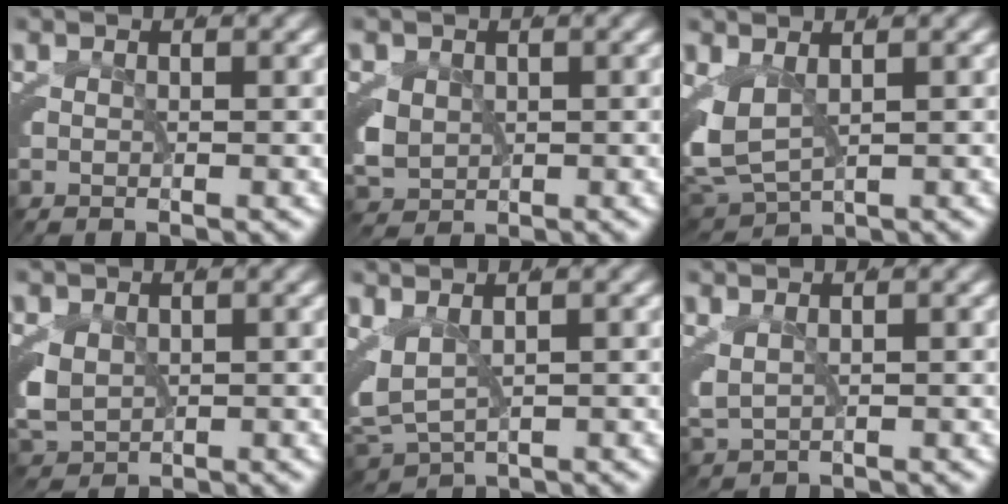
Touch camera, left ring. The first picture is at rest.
{"total": 3.2, "force": [-0.3, 3.0, 1.1], "torque": [-0.060, -0.023, 0.012]}
{"total": 6.7, "force": [-0.5, 5.7, 3.5], "torque": [-0.122, -0.035, 0.005]}
{"total": 3.8, "force": [-0.6, 3.5, 1.5], "torque": [-0.074, -0.029, 0.009]}
{"total": 6.4, "force": [0.0, 5.4, 3.4], "torque": [-0.114, -0.033, 0.012]}
{"total": 2.3, "force": [1.0, 1.6, 1.3], "torque": [-0.041, -0.010, 0.027]}